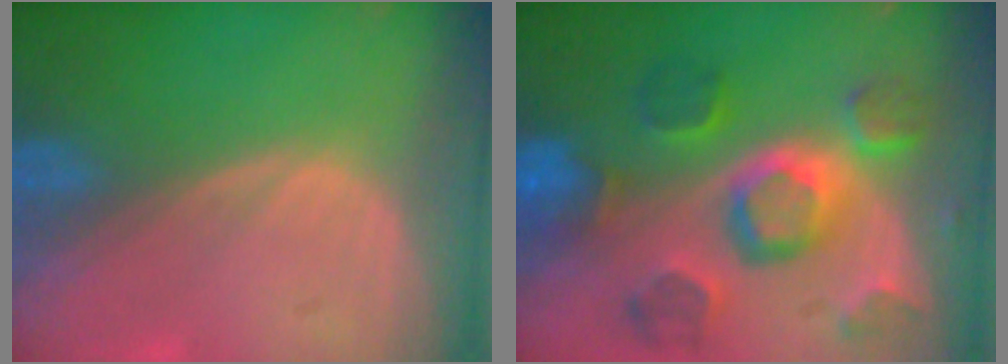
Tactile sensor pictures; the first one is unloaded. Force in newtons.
{"total": 11.3, "press": 10.0, "slide": 5.3}